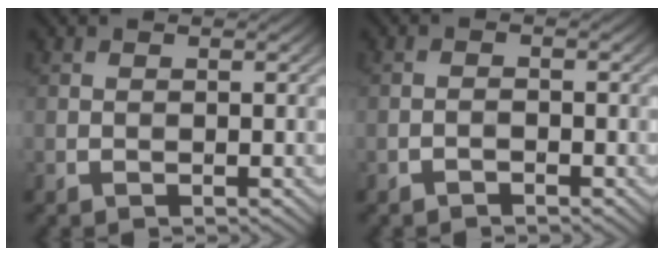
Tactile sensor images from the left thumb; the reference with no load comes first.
{"total": 0.9, "force": [-0.8, 0.3, 0.3], "torque": [-0.003, 0.003, -0.017]}